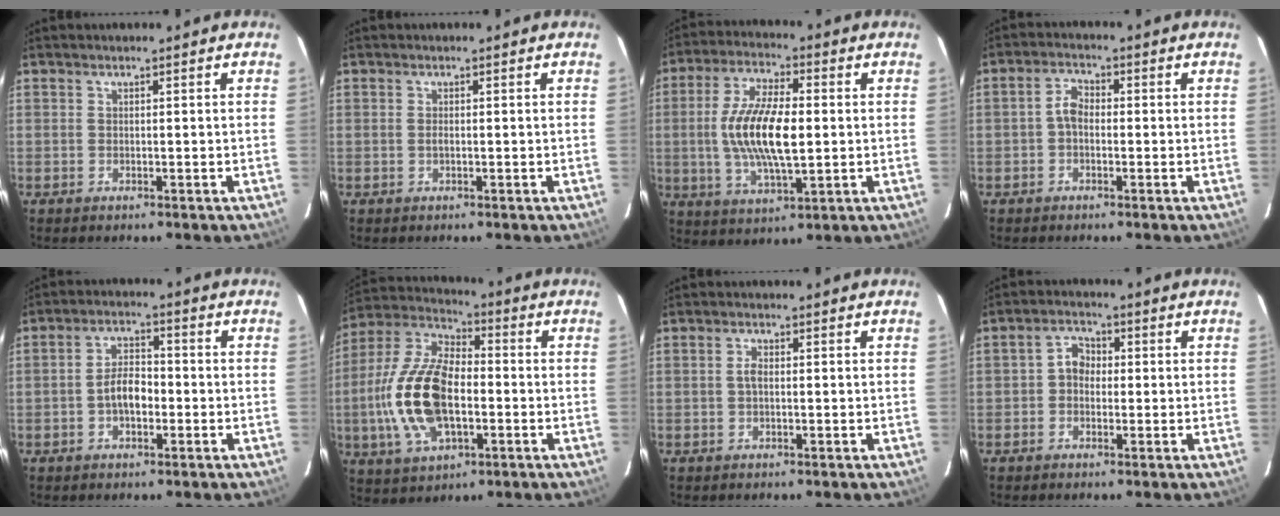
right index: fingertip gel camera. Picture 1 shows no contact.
{"total": 0.6, "force": [-0.2, 0.2, 0.5], "torque": [-0.011, -0.001, -0.005]}
{"total": 13.7, "force": [-0.1, 4.5, 12.9], "torque": [-0.257, 0.000, -0.001]}
{"total": 2.6, "force": [-0.8, 1.6, 1.9], "torque": [-0.038, 0.009, -0.018]}
{"total": 5.1, "force": [-1.6, 2.5, 4.1], "torque": [-0.079, 0.010, -0.027]}
{"total": 18.1, "force": [-3.1, 9.2, 15.3], "torque": [-0.331, 0.003, -0.058]}
{"total": 1.3, "force": [-0.2, 0.4, 1.2], "torque": [-0.025, 0.004, -0.005]}
{"total": 3.2, "force": [-0.5, 2.6, 1.8], "torque": [-0.032, 0.012, -0.013]}